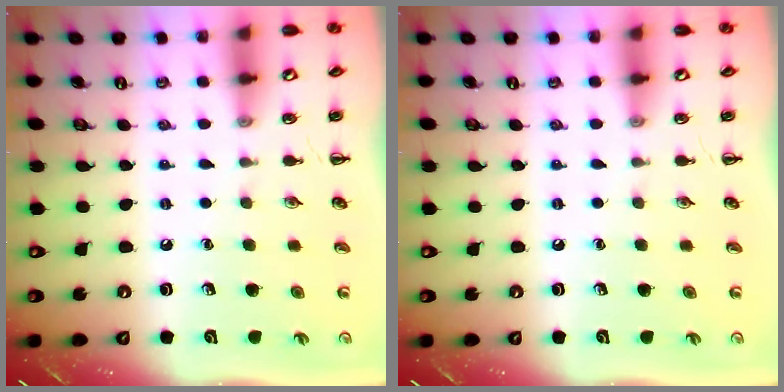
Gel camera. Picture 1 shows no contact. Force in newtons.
{"total": 0.0}